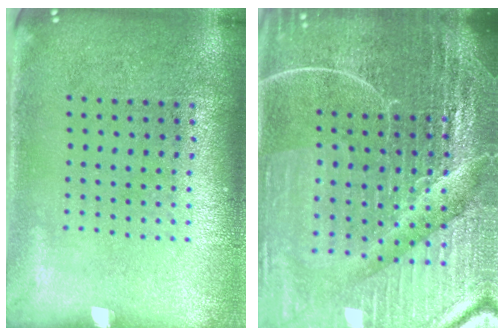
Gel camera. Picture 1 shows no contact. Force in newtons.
{"total": 7.1, "press": 6.2, "slide": 3.4}